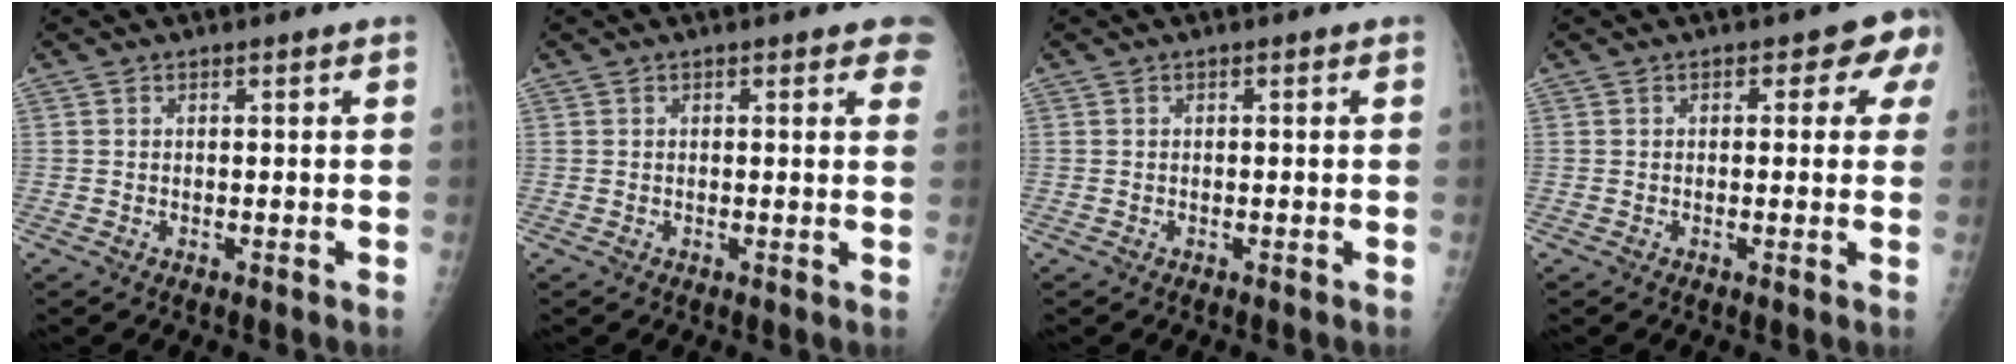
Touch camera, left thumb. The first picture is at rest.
{"total": 4.1, "force": [2.8, 1.4, 2.6], "torque": [-0.003, -0.002, 0.024]}
{"total": 0.0}
{"total": 4.2, "force": [1.6, 2.6, 2.9], "torque": [0.007, 0.001, 0.006]}